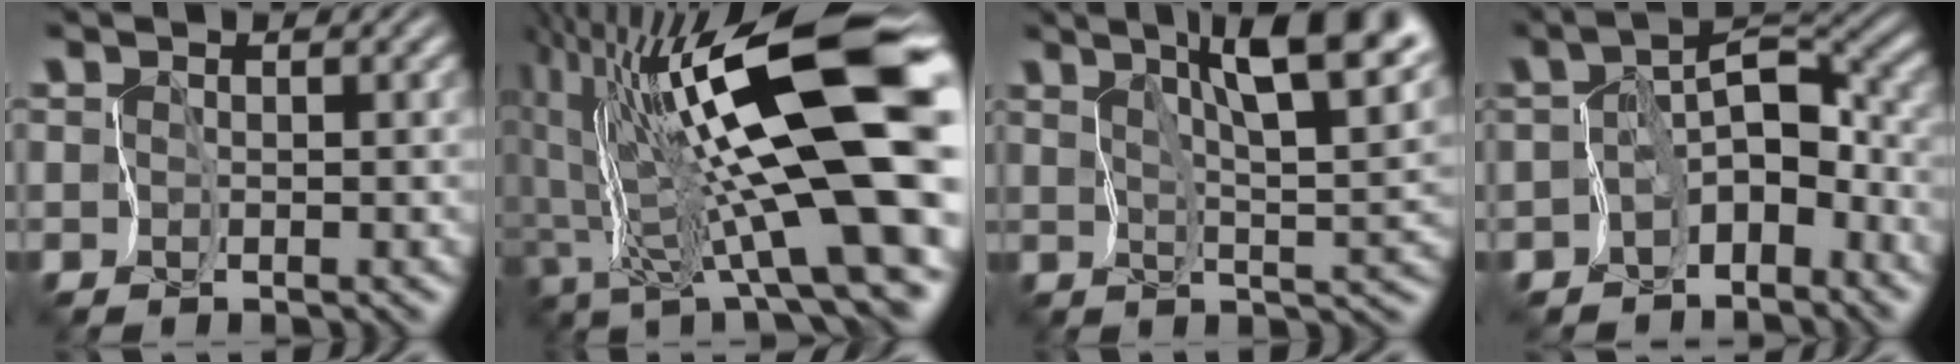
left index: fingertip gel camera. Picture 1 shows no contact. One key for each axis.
{"total": 17.4, "fx": 3.1, "fy": 4.2, "fz": 16.6, "tx": -0.286, "ty": 0.022, "tz": 0.054}
{"total": 9.7, "fx": 5.2, "fy": 1.8, "fz": 8.0, "tx": -0.121, "ty": 0.011, "tz": 0.072}
{"total": 5.8, "fx": -3.8, "fy": 2.7, "fz": 3.3, "tx": -0.043, "ty": 0.003, "tz": -0.070}